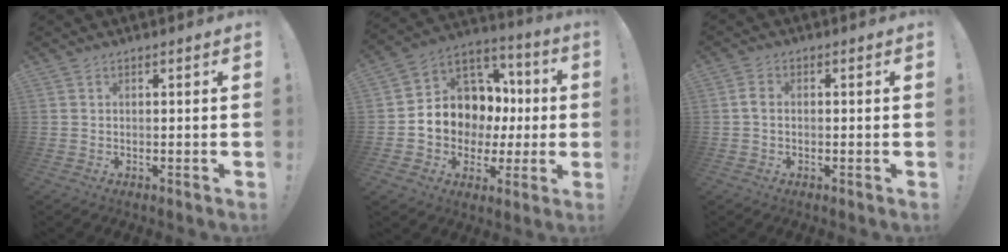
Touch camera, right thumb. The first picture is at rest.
{"total": 11.8, "force": [0.6, 10.5, 5.3], "torque": [-0.072, -0.014, 0.030]}
{"total": 2.5, "force": [-0.2, 1.6, 1.9], "torque": [-0.035, 0.009, -0.003]}